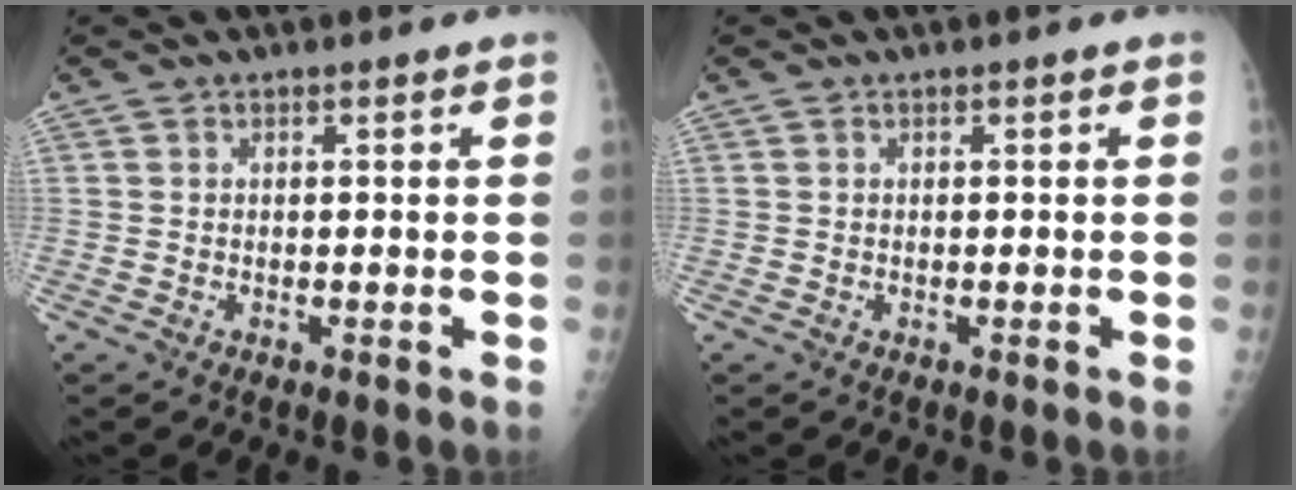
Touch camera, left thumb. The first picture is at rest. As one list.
[{"total": 0.0}]